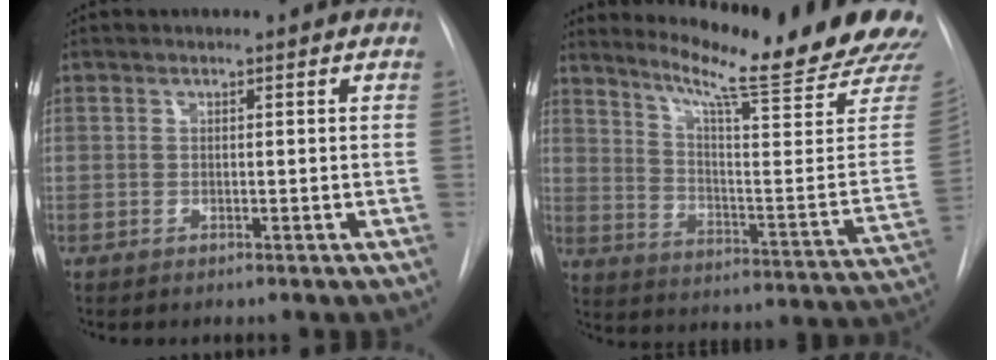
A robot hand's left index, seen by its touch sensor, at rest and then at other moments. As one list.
[{"total": 23.5, "force": [20.4, -0.3, 11.7], "torque": [-0.178, -0.102, 0.265]}]